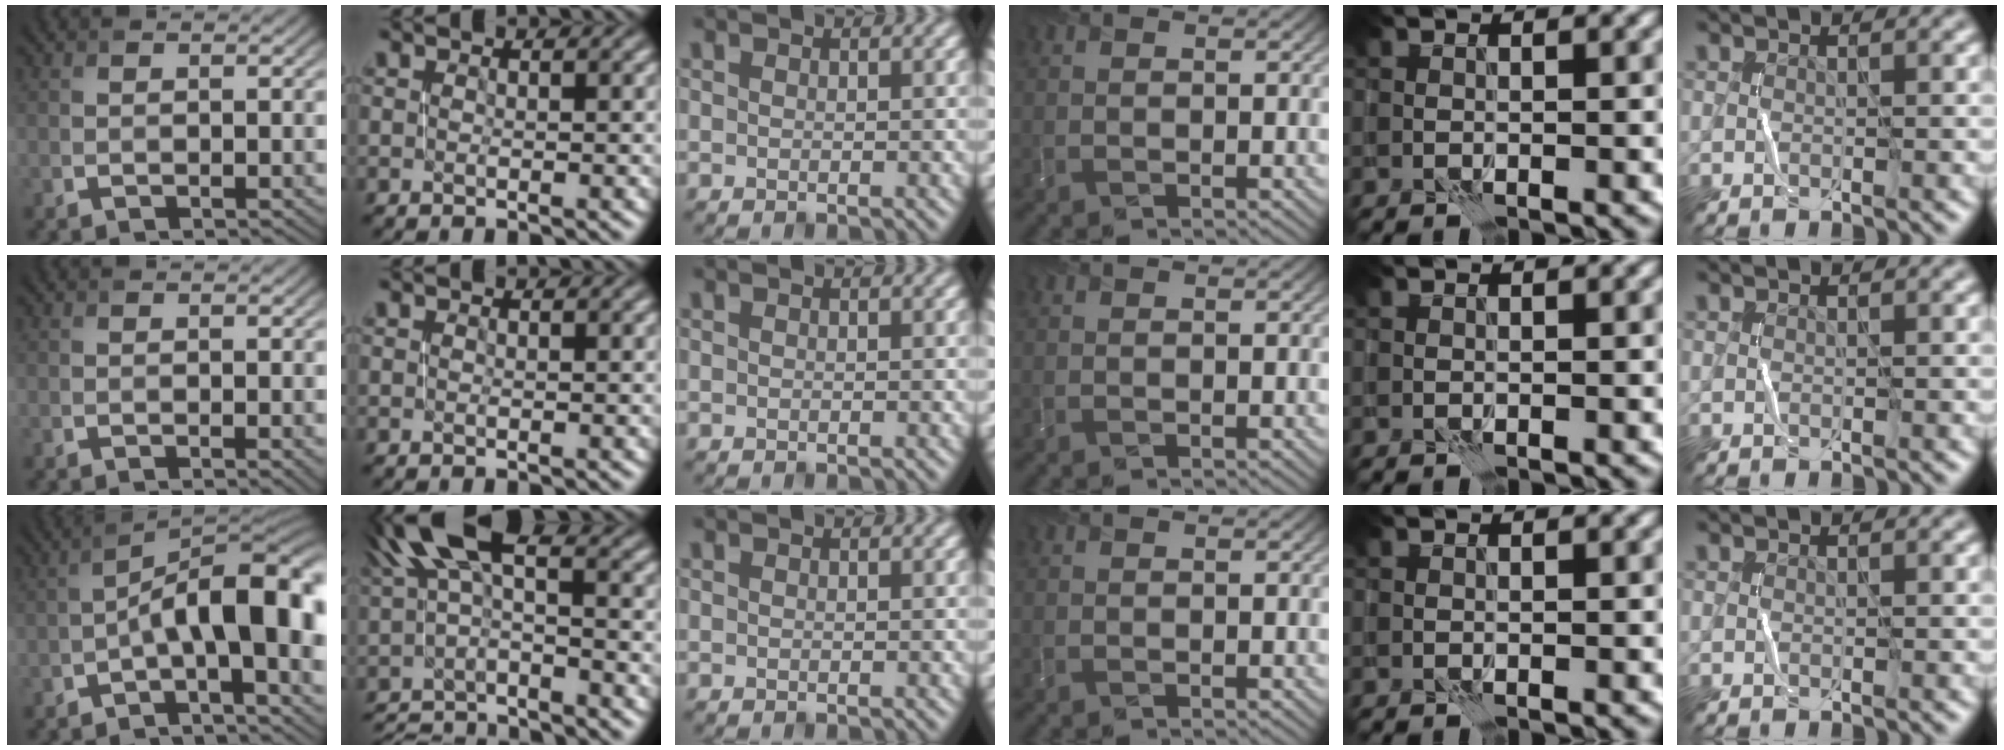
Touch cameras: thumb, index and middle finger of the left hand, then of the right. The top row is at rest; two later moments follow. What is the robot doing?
{"motion": "open", "object": "stapler"}